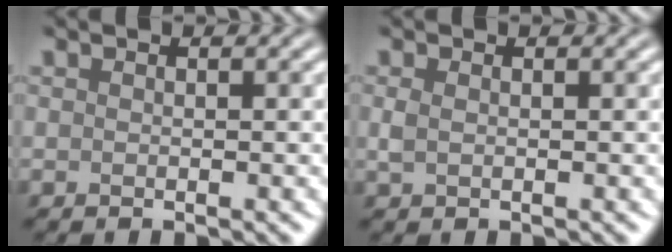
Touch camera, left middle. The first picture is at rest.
{"total": 1.0, "force": [0.1, 0.7, 0.7], "torque": [-0.019, -0.001, 0.003]}